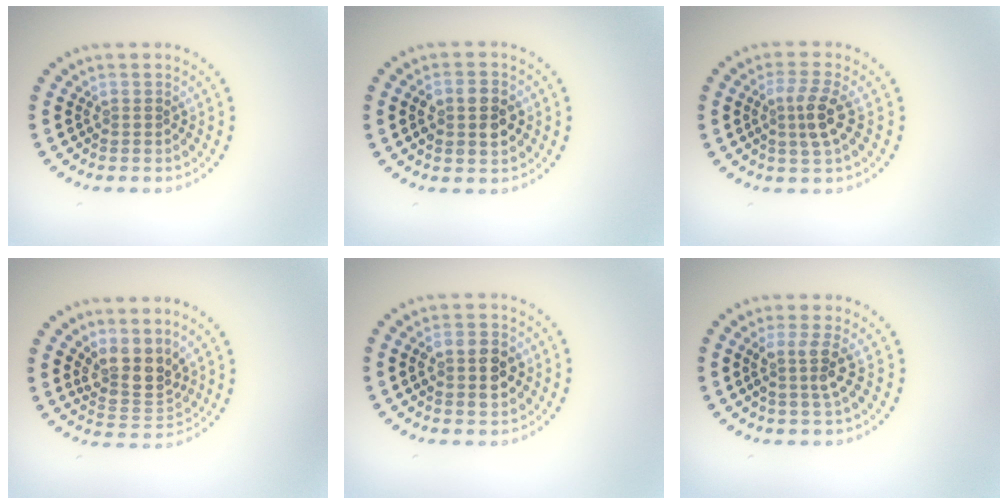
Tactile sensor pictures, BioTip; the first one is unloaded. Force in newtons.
{"total": 3.8, "press": 3.7, "slide": 0.2}
{"total": 2.9, "press": 2.6, "slide": 1.3}
{"total": 3.7, "press": 2.8, "slide": 2.4}
{"total": 3.8, "press": 3.8, "slide": 0.1}
{"total": 2.6, "press": 2.0, "slide": 1.7}